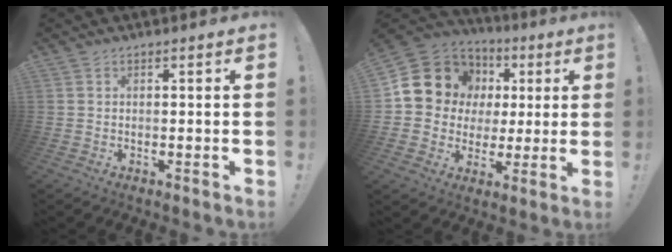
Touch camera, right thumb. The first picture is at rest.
{"total": 14.3, "force": [5.1, 12.5, 4.7], "torque": [-0.070, -0.023, 0.122]}